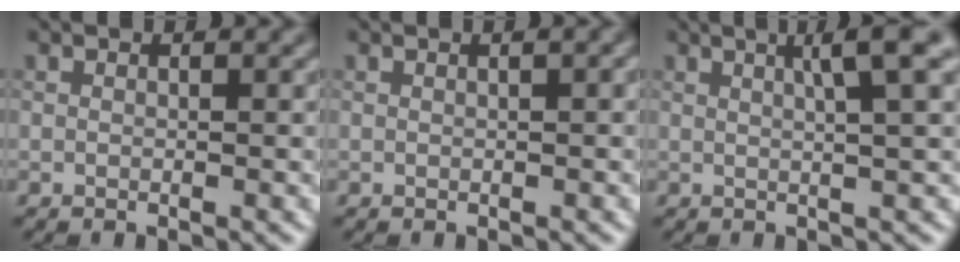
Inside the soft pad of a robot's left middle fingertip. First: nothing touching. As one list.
[{"total": 1.0, "force": [0.4, 0.2, 0.9], "torque": [-0.010, 0.007, 0.000]}, {"total": 4.3, "force": [1.6, 0.6, 3.9], "torque": [-0.049, 0.010, 0.022]}]